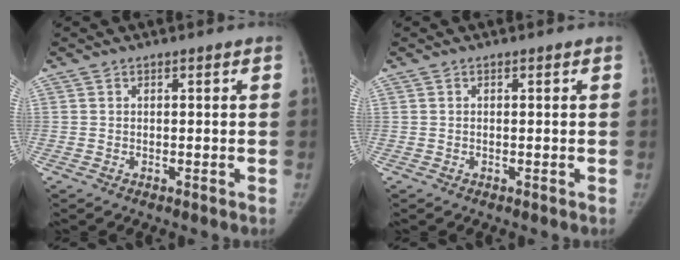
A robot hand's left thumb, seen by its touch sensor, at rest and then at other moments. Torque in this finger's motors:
{"motor_torque": [0.41, 0.14, 0.00, -0.48, 0.03]}